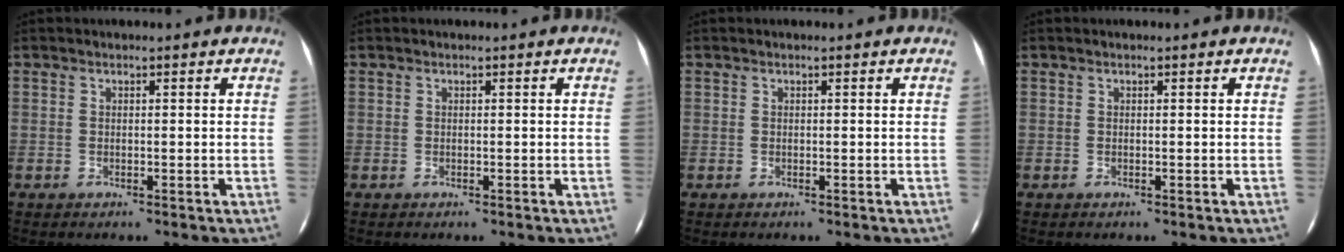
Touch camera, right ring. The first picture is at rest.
{"total": 0.0}
{"total": 0.0}
{"total": 0.0}